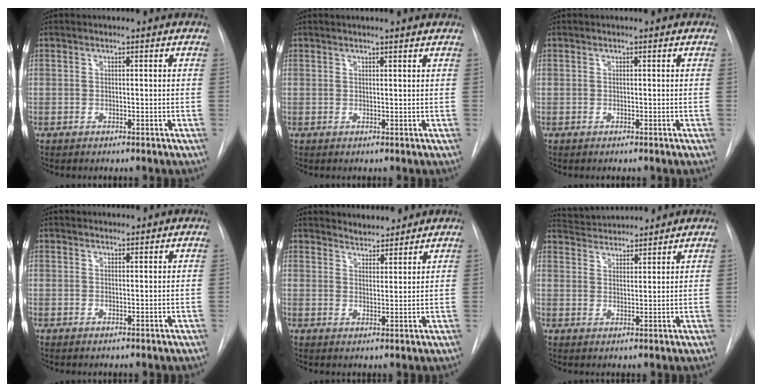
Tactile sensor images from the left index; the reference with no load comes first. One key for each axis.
{"total": 3.3, "fx": 3.0, "fy": -0.2, "fz": 1.2, "tx": -0.017, "ty": 0.011, "tz": 0.030}
{"total": 0.0}
{"total": 2.2, "fx": 2.1, "fy": 0.5, "fz": 0.3, "tx": -0.004, "ty": 0.016, "tz": 0.033}
{"total": 4.9, "fx": 4.8, "fy": 1.2, "fz": 0.3, "tx": -0.004, "ty": 0.005, "tz": 0.070}
{"total": 7.7, "fx": 7.5, "fy": 0.8, "fz": 1.3, "tx": -0.031, "ty": 0.021, "tz": 0.122}